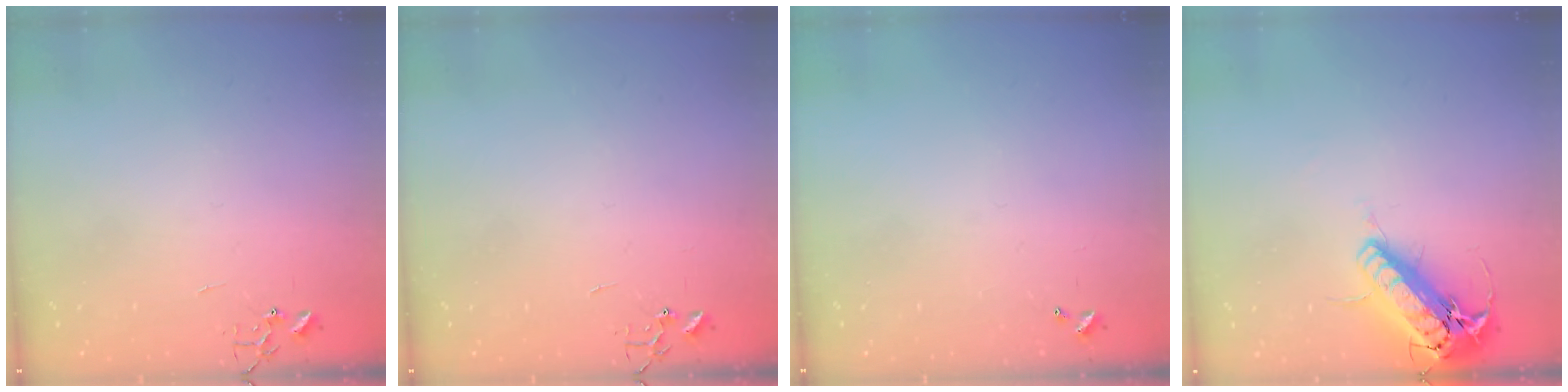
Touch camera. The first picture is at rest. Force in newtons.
{"total": 0.0}
{"total": 0.0}
{"total": 18.2, "press": 17.8, "slide": 3.8}